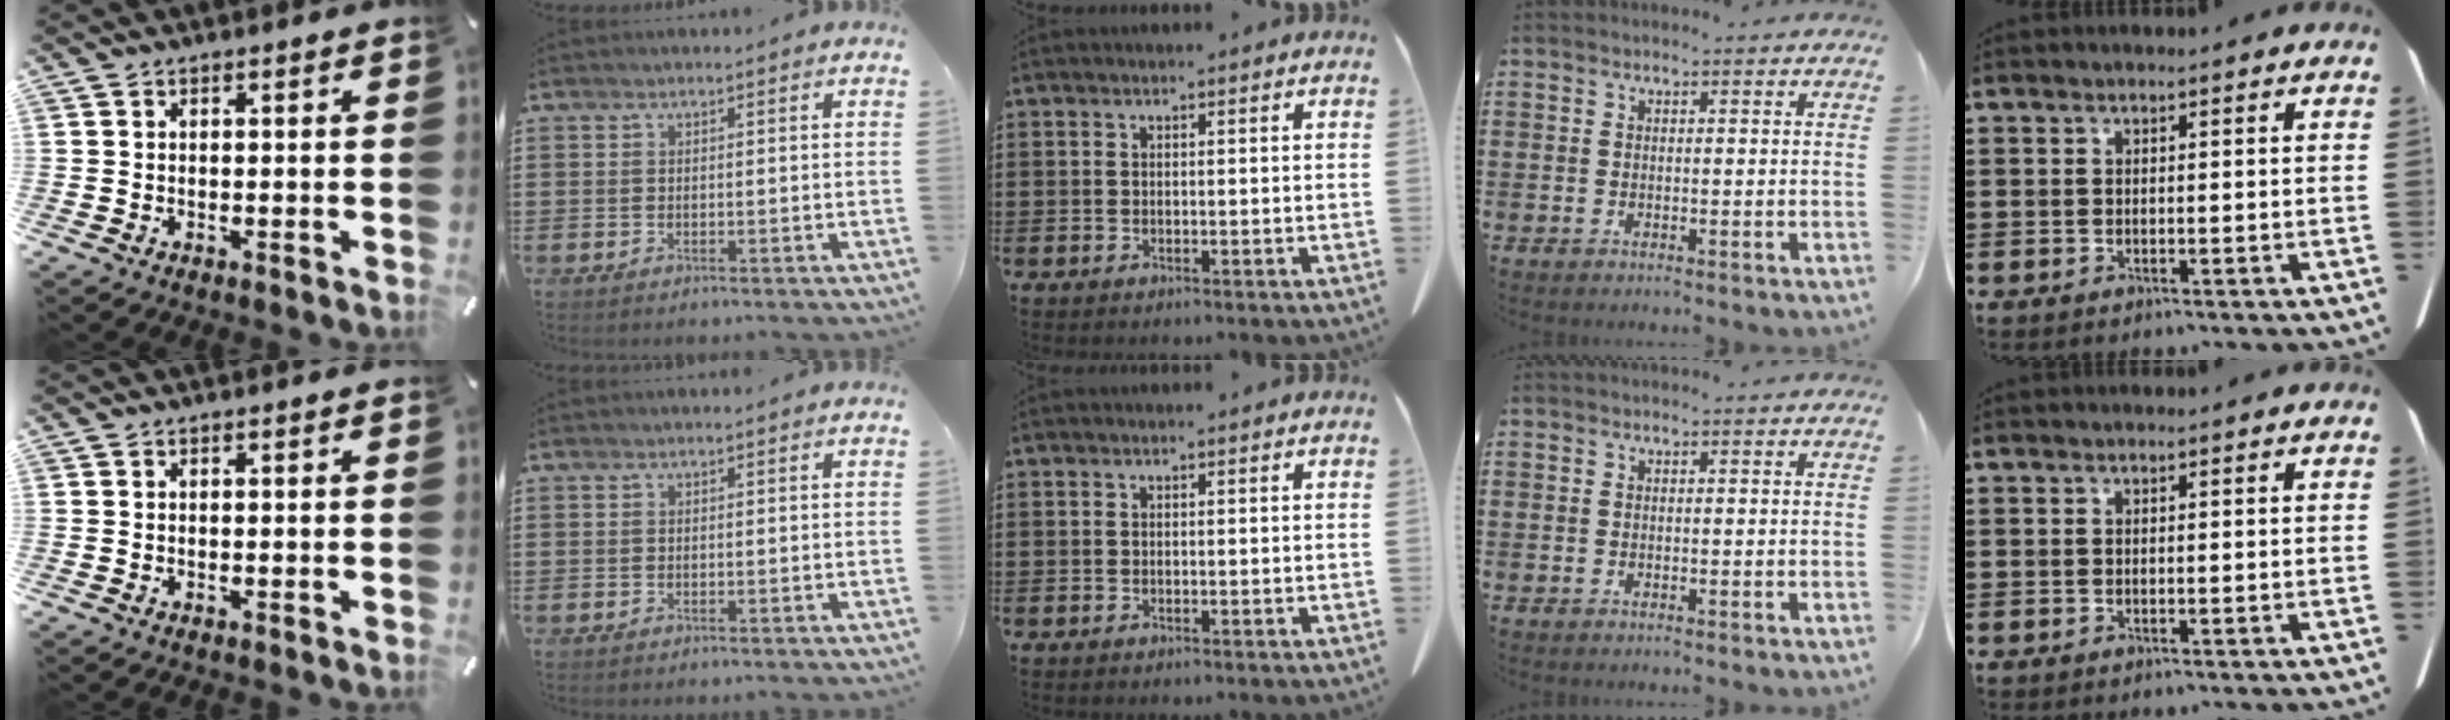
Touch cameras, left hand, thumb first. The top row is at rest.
{}